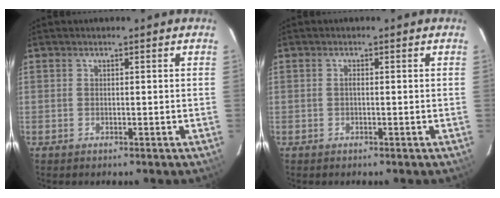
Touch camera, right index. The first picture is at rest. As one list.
[{"total": 0.5, "force": [-0.1, 0.1, 0.5], "torque": [-0.007, 0.004, -0.004]}]